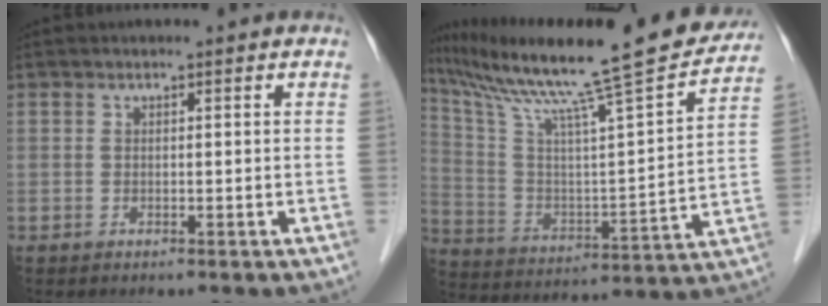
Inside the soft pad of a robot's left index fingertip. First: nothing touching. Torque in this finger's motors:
{"motor_torque": [-0.22, -0.45, 0.13, 0.11]}